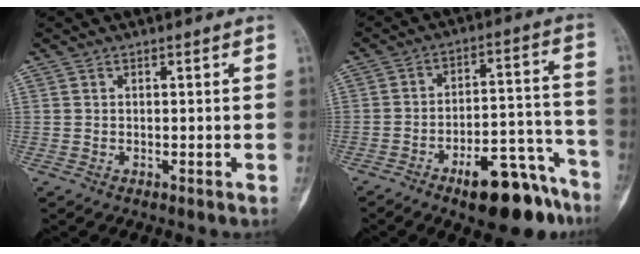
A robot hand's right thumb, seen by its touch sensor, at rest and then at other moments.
{"total": 13.1, "force": [-8.9, 5.2, 8.2], "torque": [-0.075, 0.081, -0.126]}